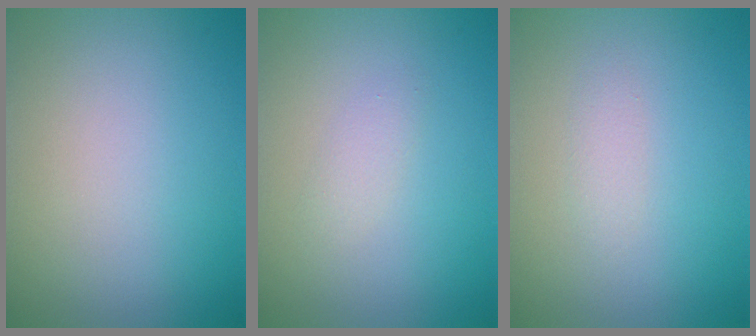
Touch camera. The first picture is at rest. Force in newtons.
{"total": 1.0, "press": 1.0, "slide": 0.1}
{"total": 0.9, "press": 0.9, "slide": 0.0}